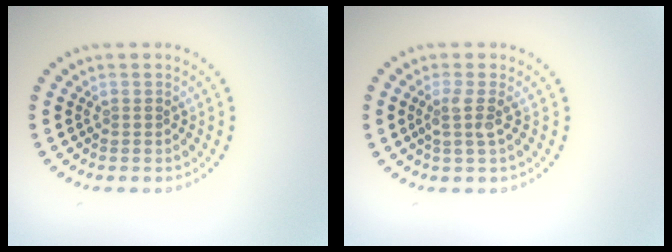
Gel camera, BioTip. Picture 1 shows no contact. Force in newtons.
{"total": 1.8, "press": 1.3, "slide": 1.3}